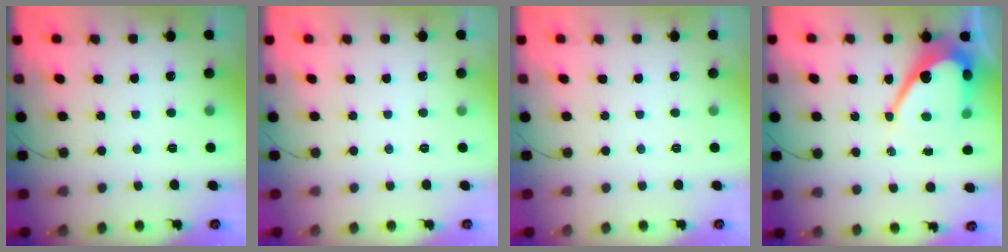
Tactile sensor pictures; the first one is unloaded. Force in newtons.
{"total": 0.0}
{"total": 0.0}
{"total": 13.0, "press": 13.0, "slide": 1.1}